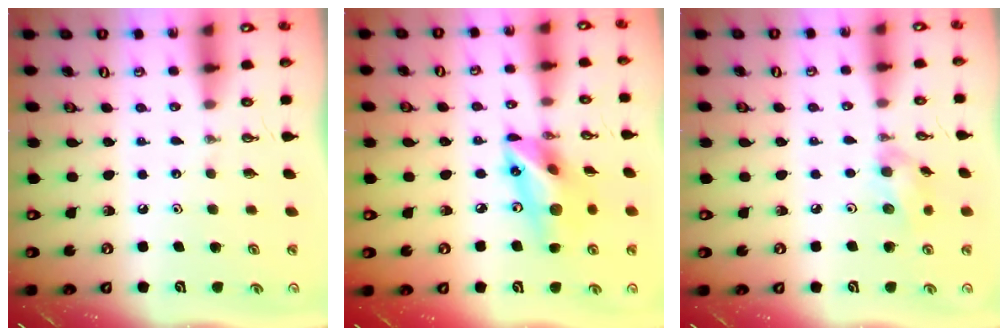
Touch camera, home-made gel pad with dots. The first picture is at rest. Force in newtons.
{"total": 16.3, "press": 15.9, "slide": 3.6}
{"total": 8.9, "press": 8.6, "slide": 2.3}